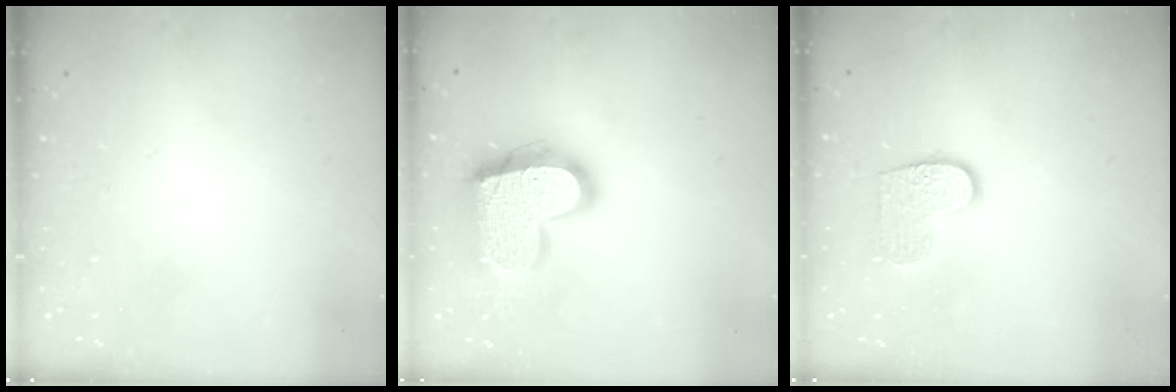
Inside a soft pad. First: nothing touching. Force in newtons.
{"total": 19.1, "press": 19.0, "slide": 1.3}
{"total": 7.4, "press": 7.4, "slide": 0.2}